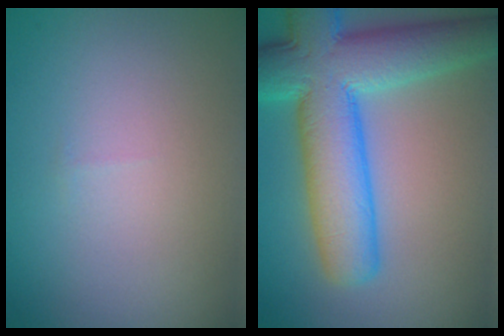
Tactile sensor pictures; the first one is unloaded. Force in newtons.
{"total": 10.9, "press": 10.9, "slide": 0.4}